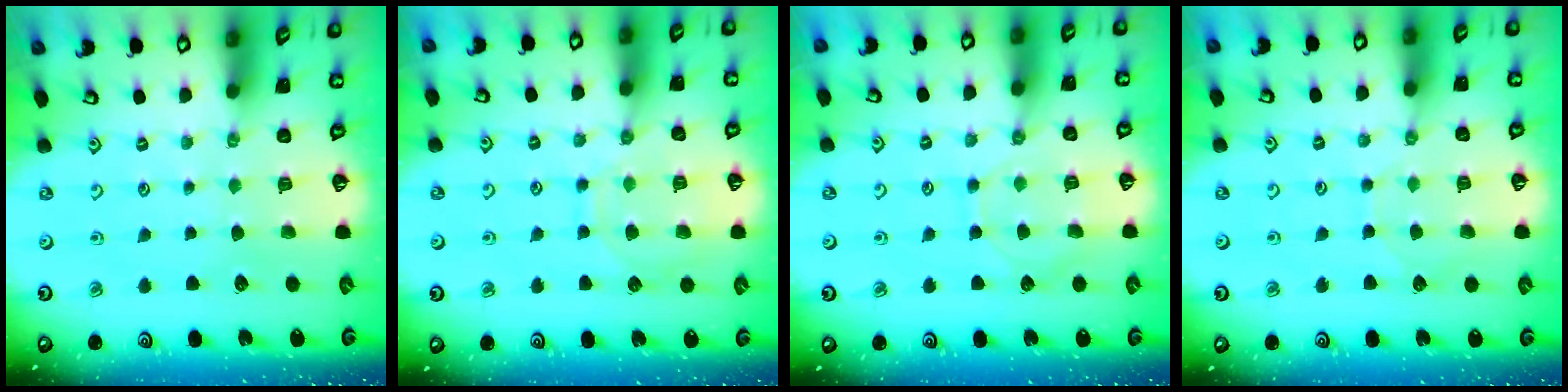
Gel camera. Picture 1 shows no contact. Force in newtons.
{"total": 9.3, "press": 9.3, "slide": 0.8}
{"total": 8.2, "press": 8.2, "slide": 0.8}
{"total": 5.8, "press": 5.8, "slide": 0.5}